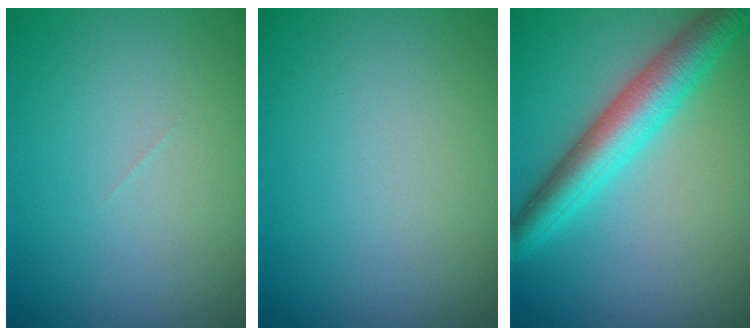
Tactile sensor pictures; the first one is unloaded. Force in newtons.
{"total": 0.0}
{"total": 6.0, "press": 6.0, "slide": 0.2}